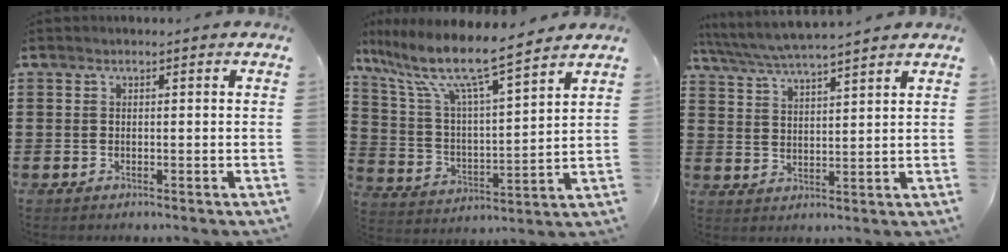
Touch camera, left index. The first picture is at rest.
{"total": 9.7, "force": [7.9, 0.9, 5.6], "torque": [-0.140, -0.048, 0.127]}
{"total": 5.0, "force": [4.7, -0.1, 1.5], "torque": [-0.047, -0.024, 0.083]}